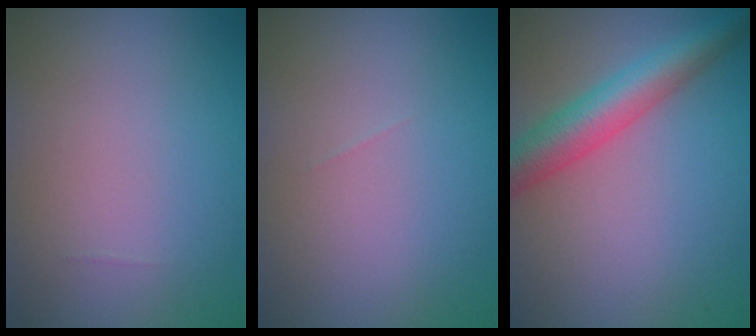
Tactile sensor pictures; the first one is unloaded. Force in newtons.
{"total": 0.0}
{"total": 5.5, "press": 5.5, "slide": 0.2}